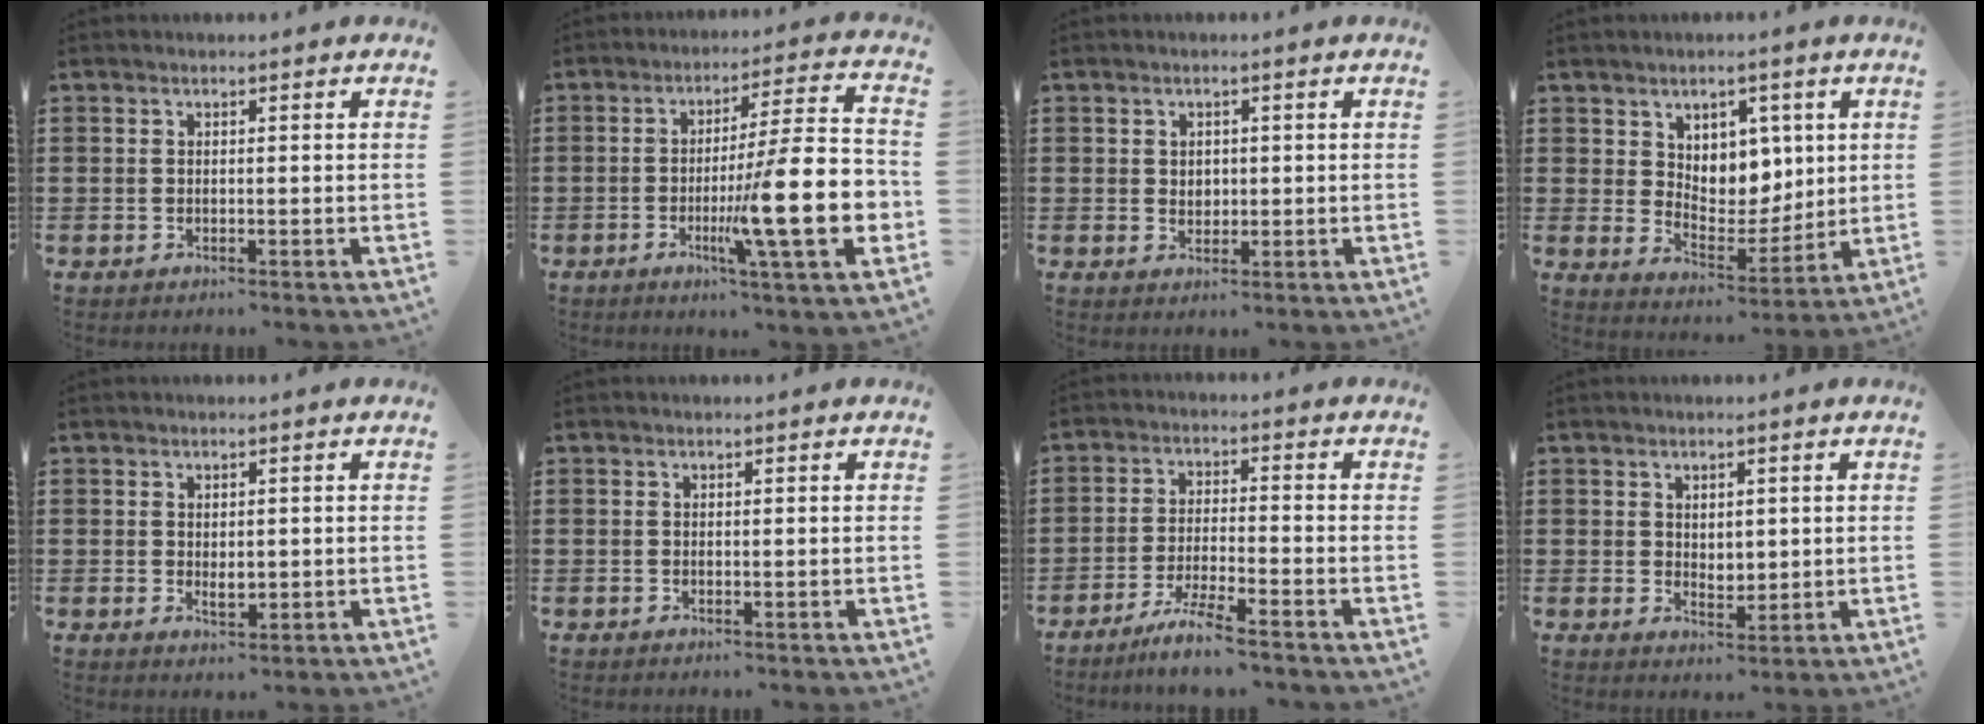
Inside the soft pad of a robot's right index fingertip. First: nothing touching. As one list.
[{"total": 17.5, "force": [-4.3, 2.9, 16.7], "torque": [-0.251, -0.016, -0.069]}, {"total": 1.6, "force": [0.3, 1.4, 0.7], "torque": [-0.017, 0.010, 0.005]}, {"total": 5.9, "force": [3.5, 4.7, 0.8], "torque": [-0.040, -0.013, 0.065]}, {"total": 1.9, "force": [0.0, 1.0, 1.7], "torque": [-0.024, -0.001, -0.001]}, {"total": 0.0}, {"total": 5.2, "force": [-4.5, -0.4, 2.6], "torque": [-0.064, -0.017, -0.089]}, {"total": 2.5, "force": [1.3, 1.9, 1.0], "torque": [-0.018, 0.007, 0.021]}]